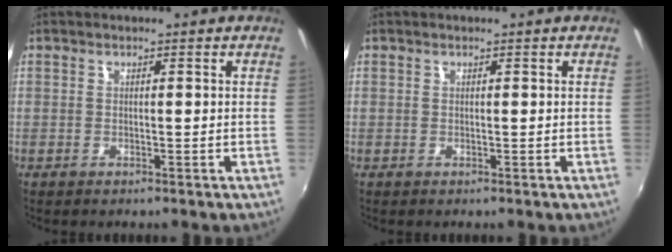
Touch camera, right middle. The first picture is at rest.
{"total": 0.0}